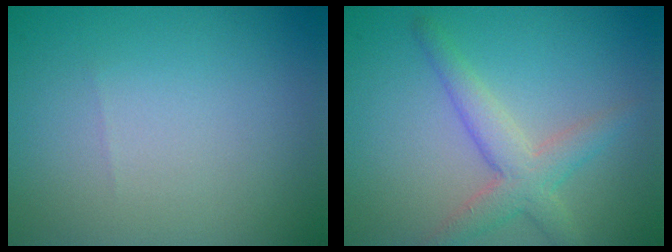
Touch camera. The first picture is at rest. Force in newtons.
{"total": 3.7, "press": 3.7, "slide": 0.1}